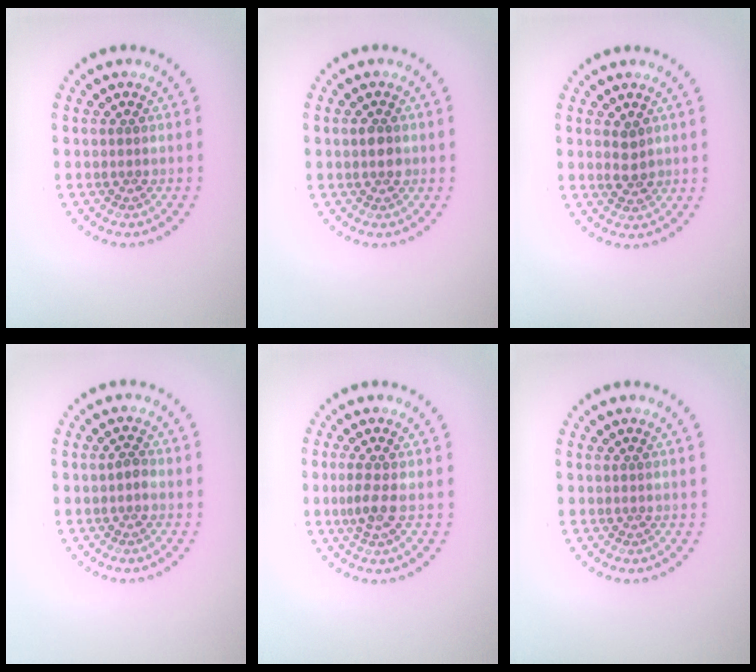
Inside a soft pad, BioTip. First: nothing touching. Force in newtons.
{"total": 1.4, "press": 1.4, "slide": 0.1}
{"total": 1.7, "press": 1.7, "slide": 0.3}
{"total": 0.8, "press": 0.8, "slide": 0.2}
{"total": 2.0, "press": 1.6, "slide": 1.2}
{"total": 0.0}